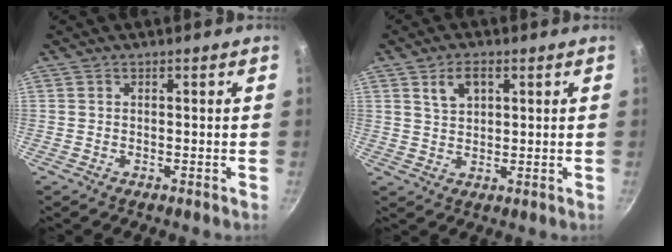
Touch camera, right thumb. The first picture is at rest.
{"total": 5.1, "force": [2.2, 3.0, 3.4], "torque": [-0.048, -0.002, 0.043]}